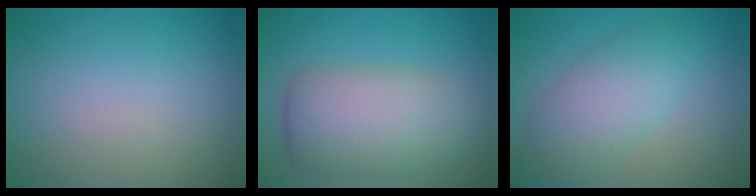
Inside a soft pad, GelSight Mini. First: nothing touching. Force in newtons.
{"total": 7.5, "press": 7.4, "slide": 0.6}
{"total": 5.0, "press": 5.0, "slide": 0.1}